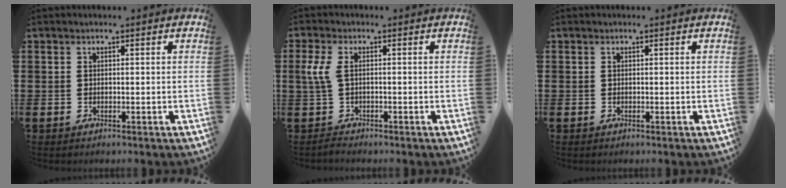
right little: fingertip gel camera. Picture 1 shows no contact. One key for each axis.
{"total": 2.9, "fx": -0.3, "fy": 1.3, "fz": 2.6, "tx": -0.060, "ty": 0.004, "tz": -0.009}
{"total": 0.0}